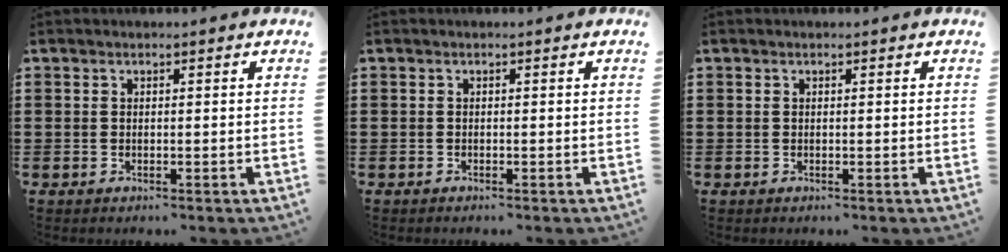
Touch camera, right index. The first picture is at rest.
{"total": 0.0}
{"total": 0.0}